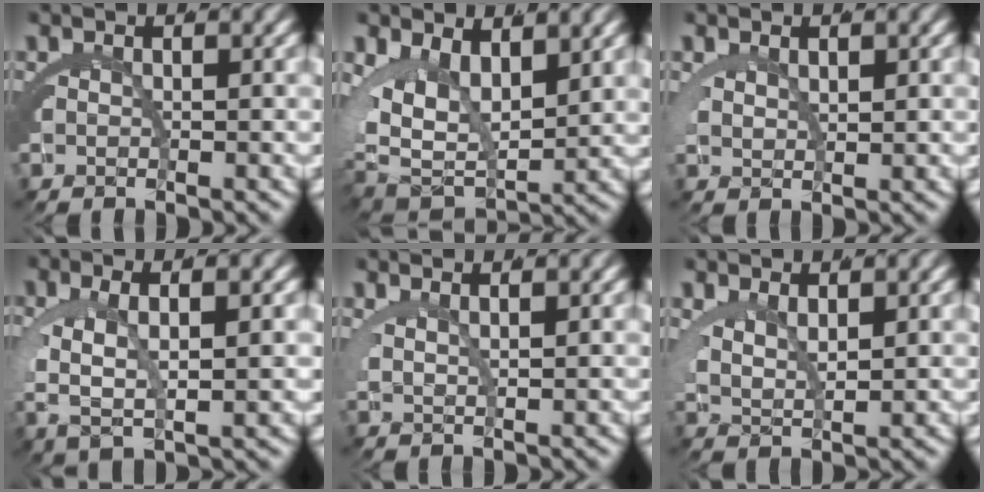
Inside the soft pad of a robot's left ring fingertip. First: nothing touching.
{"total": 9.7, "force": [-0.1, 7.3, 6.4], "torque": [-0.139, -0.041, 0.012]}
{"total": 1.3, "force": [1.0, -0.2, 0.8], "torque": [-0.021, -0.015, 0.031]}
{"total": 5.4, "force": [0.3, 2.5, 4.7], "torque": [-0.102, -0.011, 0.018]}
{"total": 2.1, "force": [1.7, 0.1, 1.3], "torque": [-0.023, -0.003, 0.035]}
{"total": 2.9, "force": [1.5, 1.3, 2.1], "torque": [-0.051, -0.018, 0.038]}